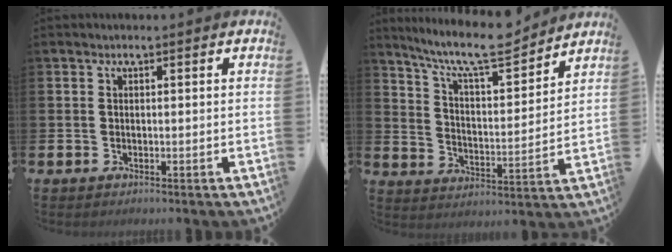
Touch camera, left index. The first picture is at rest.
{"total": 10.1, "force": [8.9, 1.9, 4.6], "torque": [-0.109, -0.053, 0.152]}